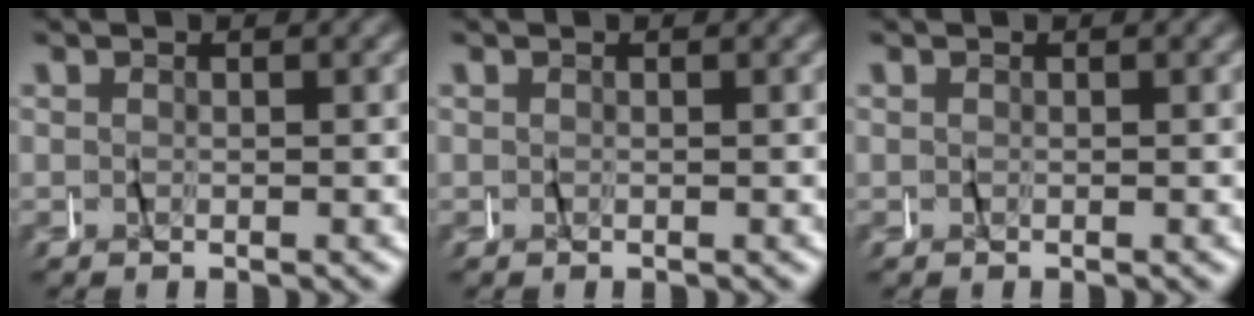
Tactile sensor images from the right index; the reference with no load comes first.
{"total": 0.0}
{"total": 0.0}